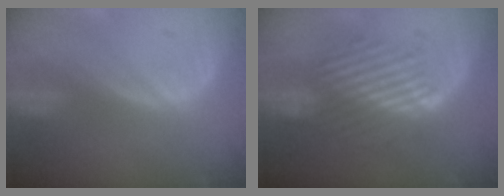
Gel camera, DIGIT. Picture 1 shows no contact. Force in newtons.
{"total": 9.4, "press": 8.0, "slide": 5.1}